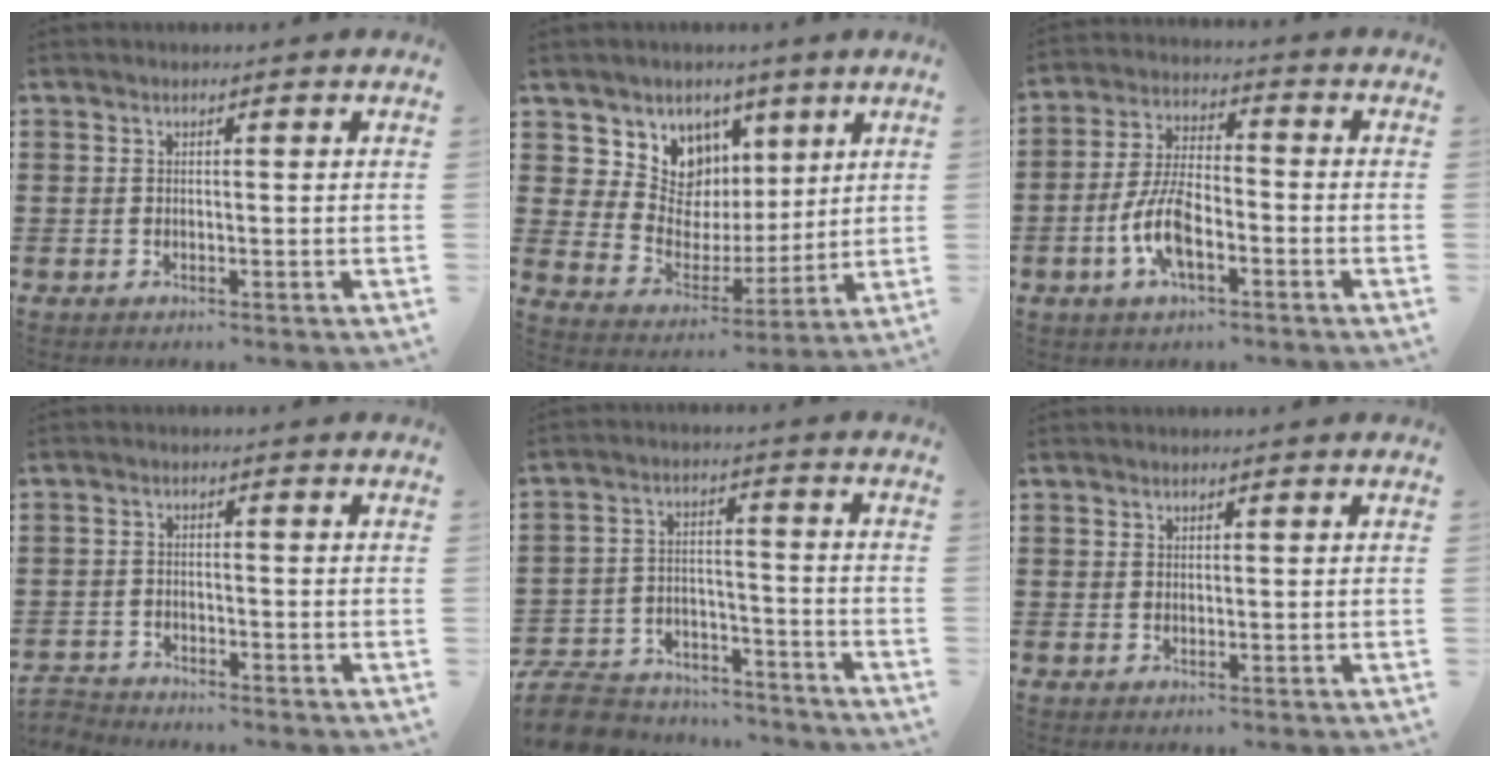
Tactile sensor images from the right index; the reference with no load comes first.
{"total": 8.5, "force": [4.9, 6.8, 1.7], "torque": [-0.074, -0.044, 0.091]}
{"total": 8.3, "force": [-3.0, 3.6, 6.9], "torque": [-0.162, -0.004, -0.063]}
{"total": 2.3, "force": [-2.3, 0.3, -0.3], "torque": [-0.003, 0.001, -0.051]}
{"total": 8.4, "force": [-7.9, 2.4, 1.6], "torque": [-0.047, 0.020, -0.159]}
{"total": 0.6, "force": [0.5, 0.3, 0.1], "torque": [-0.002, 0.001, 0.011]}